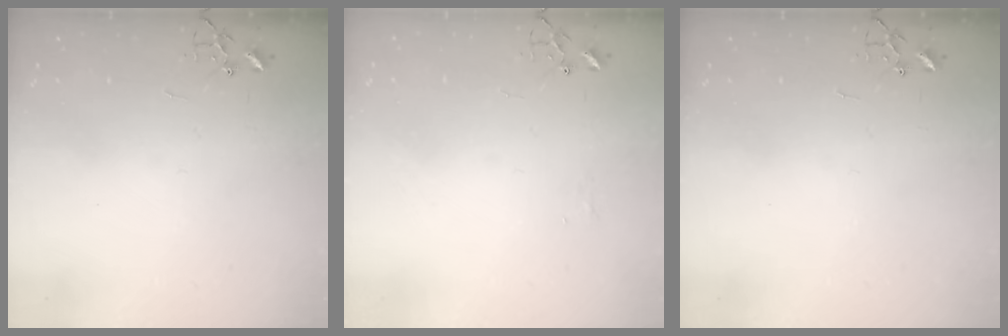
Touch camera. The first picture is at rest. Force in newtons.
{"total": 3.8, "press": 3.8, "slide": 0.6}
{"total": 0.0}